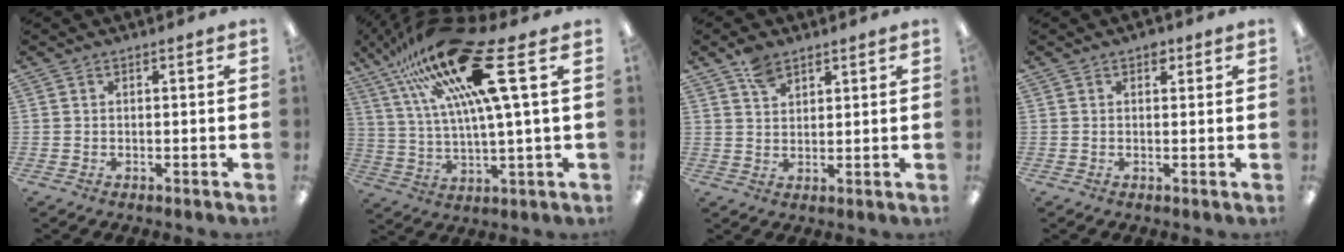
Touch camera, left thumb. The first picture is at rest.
{"total": 22.8, "force": [12.2, 4.7, 18.6], "torque": [-0.353, -0.052, 0.189]}
{"total": 4.5, "force": [3.3, 2.5, 1.9], "torque": [-0.029, -0.010, 0.060]}
{"total": 2.3, "force": [1.2, 1.5, 1.3], "torque": [-0.011, -0.002, 0.018]}